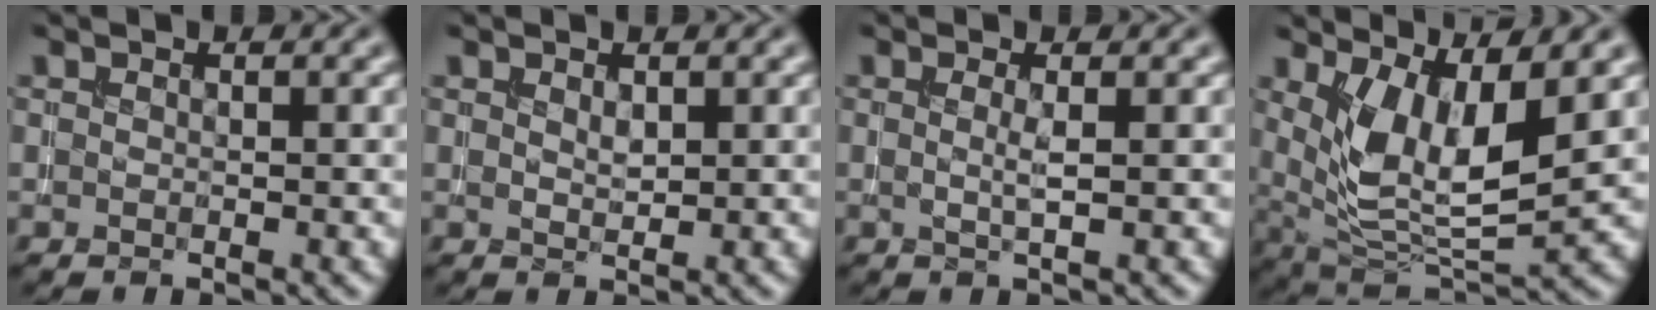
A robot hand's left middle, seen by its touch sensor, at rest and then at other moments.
{"total": 0.9, "force": [0.5, 0.5, 0.6], "torque": [-0.015, -0.003, 0.012]}
{"total": 1.3, "force": [0.1, 0.2, 1.3], "torque": [-0.026, -0.002, -0.001]}
{"total": 7.2, "force": [2.2, 2.9, 6.1], "torque": [-0.129, -0.021, 0.049]}